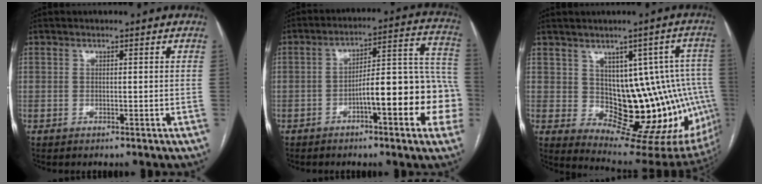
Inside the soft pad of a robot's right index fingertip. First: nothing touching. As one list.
[{"total": 16.3, "force": [-4.9, 3.3, 15.1], "torque": [-0.170, 0.046, -0.061]}, {"total": 15.5, "force": [0.2, 8.2, 13.1], "torque": [-0.132, 0.023, 0.020]}]